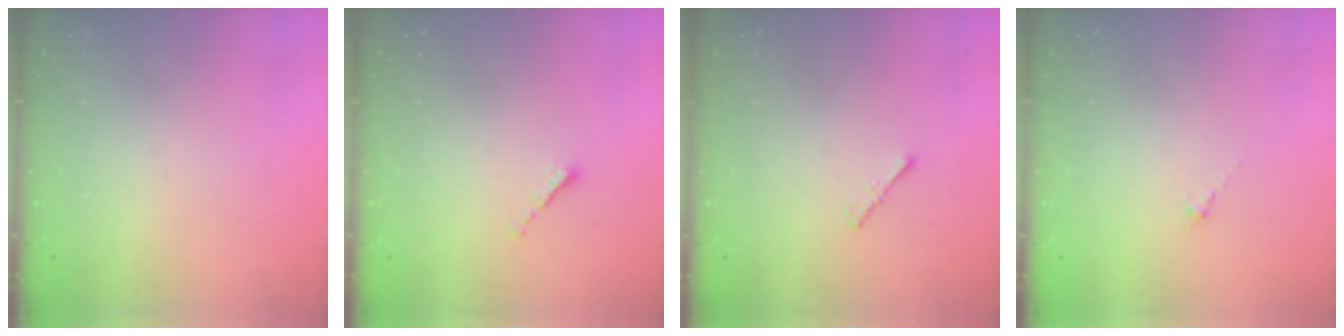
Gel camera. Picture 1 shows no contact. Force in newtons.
{"total": 0.6, "press": 0.5, "slide": 0.3}
{"total": 1.5, "press": 1.4, "slide": 0.4}
{"total": 0.0}